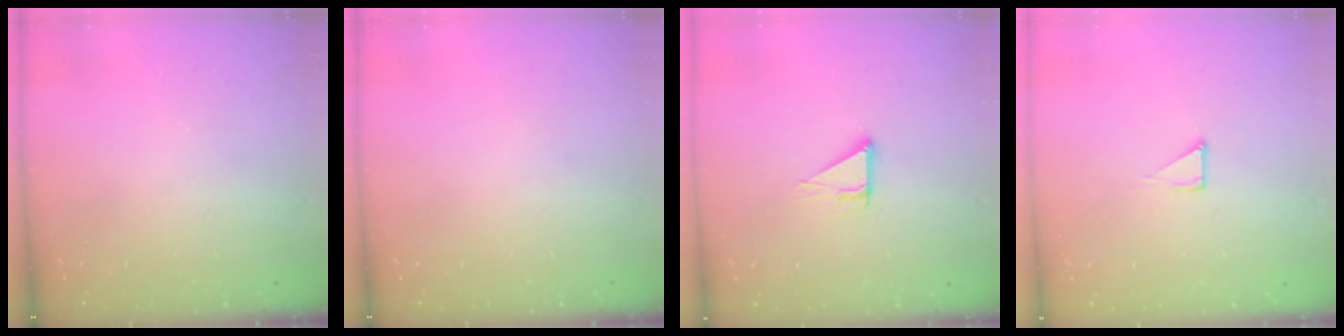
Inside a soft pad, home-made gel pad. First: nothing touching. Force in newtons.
{"total": 0.0}
{"total": 4.6, "press": 4.6, "slide": 0.2}
{"total": 2.3, "press": 2.3, "slide": 0.1}